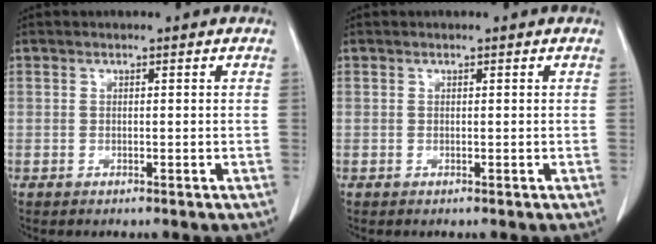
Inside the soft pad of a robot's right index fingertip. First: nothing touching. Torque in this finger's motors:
{"motor_torque": [-0.20, 0.22, -0.03, -0.01]}